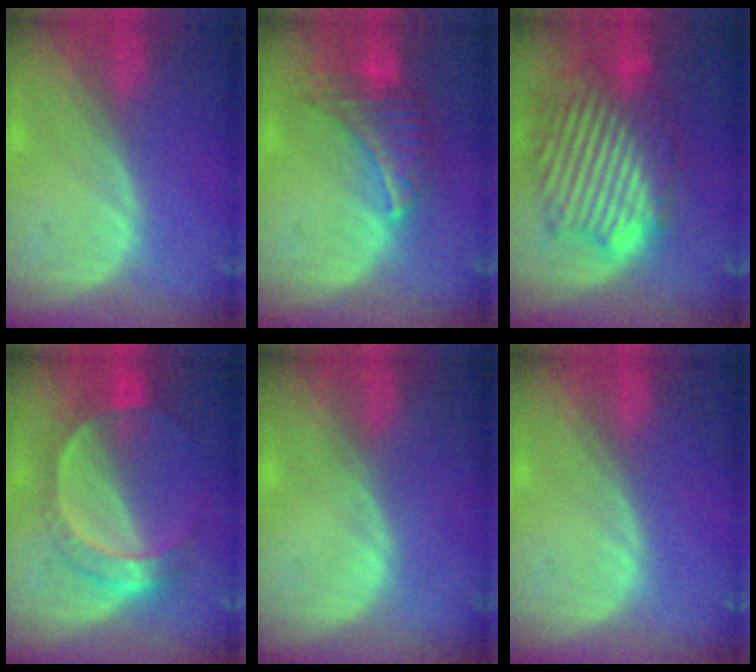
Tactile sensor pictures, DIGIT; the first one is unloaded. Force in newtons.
{"total": 7.4, "press": 6.9, "slide": 2.5}
{"total": 12.7, "press": 12.6, "slide": 1.1}
{"total": 7.2, "press": 6.4, "slide": 3.3}
{"total": 0.0}
{"total": 0.0}